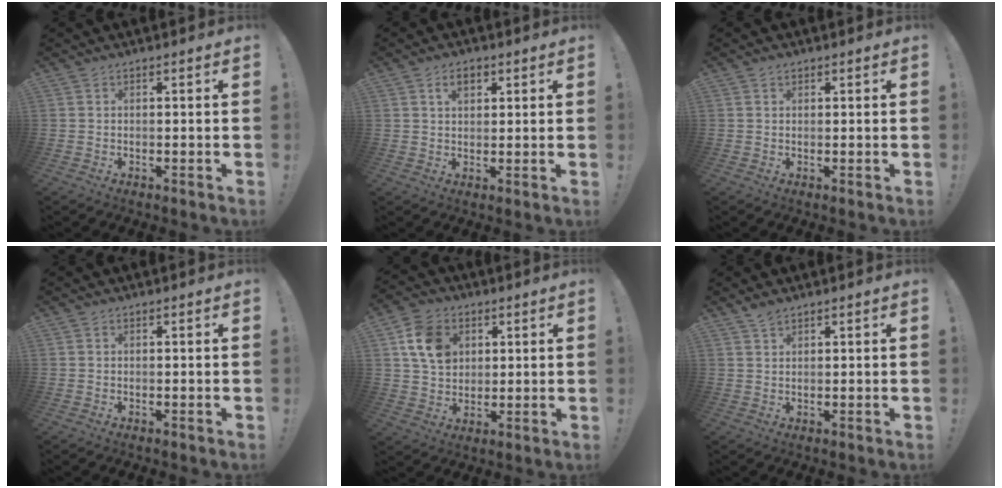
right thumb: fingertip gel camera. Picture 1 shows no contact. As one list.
[{"total": 4.4, "force": [2.1, 2.7, 2.9], "torque": [-0.047, 0.003, 0.035]}, {"total": 1.0, "force": [0.7, 0.6, 0.3], "torque": [-0.005, 0.001, 0.013]}, {"total": 0.0}, {"total": 12.3, "force": [4.4, 9.6, 6.3], "torque": [-0.093, -0.002, 0.090]}, {"total": 2.3, "force": [1.9, 0.7, 1.2], "torque": [-0.021, -0.007, 0.033]}]